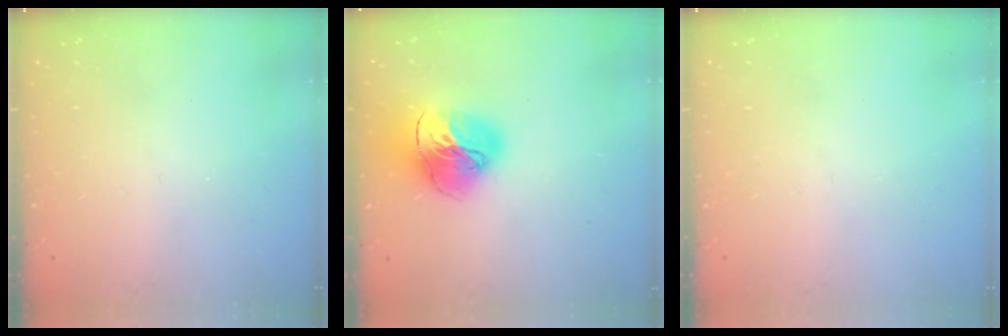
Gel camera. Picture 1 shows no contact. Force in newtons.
{"total": 18.0, "press": 17.9, "slide": 1.8}
{"total": 0.0}